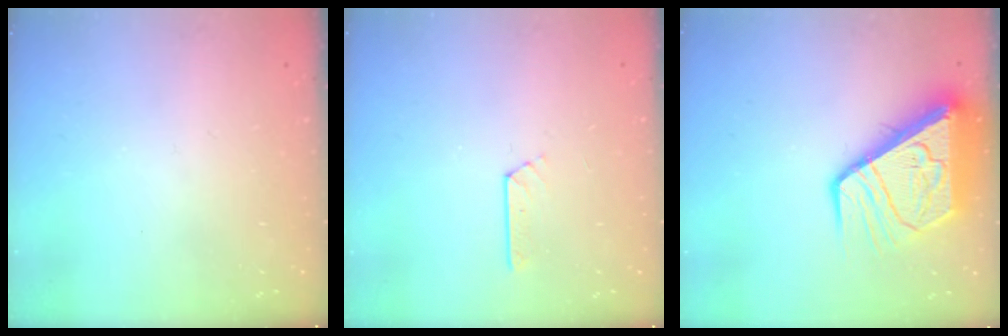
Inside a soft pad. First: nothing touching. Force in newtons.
{"total": 2.6, "press": 2.6, "slide": 0.3}
{"total": 14.4, "press": 14.3, "slide": 1.6}